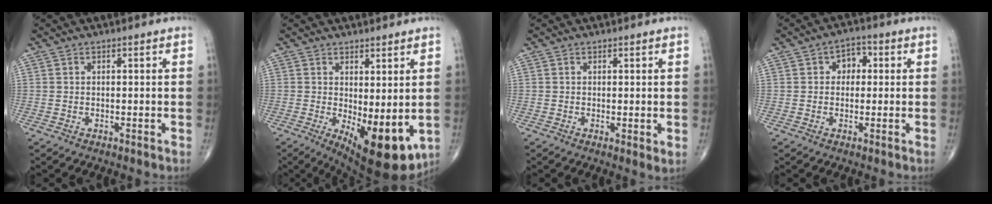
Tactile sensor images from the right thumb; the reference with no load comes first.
{"total": 11.6, "force": [-1.6, 4.4, 10.6], "torque": [-0.147, -0.026, -0.007]}
{"total": 1.8, "force": [0.2, 0.4, 1.7], "torque": [-0.030, -0.009, 0.003]}
{"total": 4.1, "force": [0.7, 3.2, 2.5], "torque": [-0.011, 0.010, 0.002]}